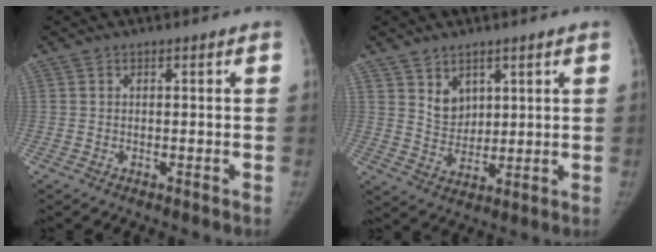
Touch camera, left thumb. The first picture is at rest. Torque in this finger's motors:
{"motor_torque": [-0.02, 0.03, 0.30, -0.26, 0.01]}